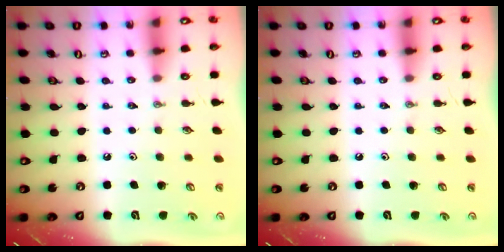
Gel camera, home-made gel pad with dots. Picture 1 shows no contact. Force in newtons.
{"total": 0.0}